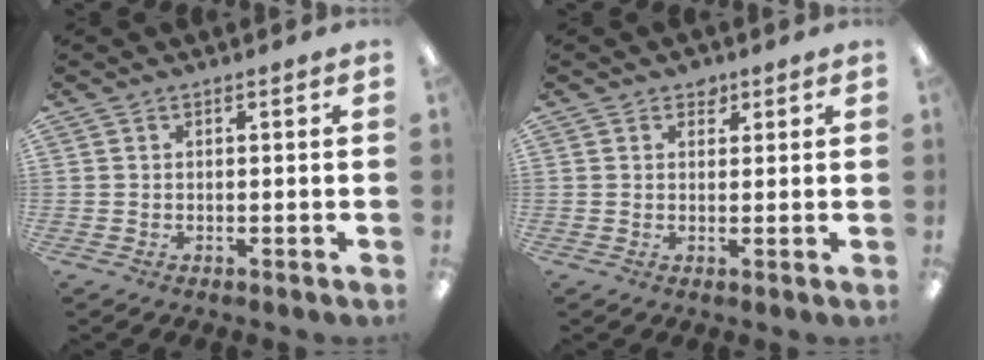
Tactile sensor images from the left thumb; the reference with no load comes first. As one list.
[{"total": 2.5, "force": [1.7, 1.7, 0.6], "torque": [0.002, -0.003, 0.029]}]